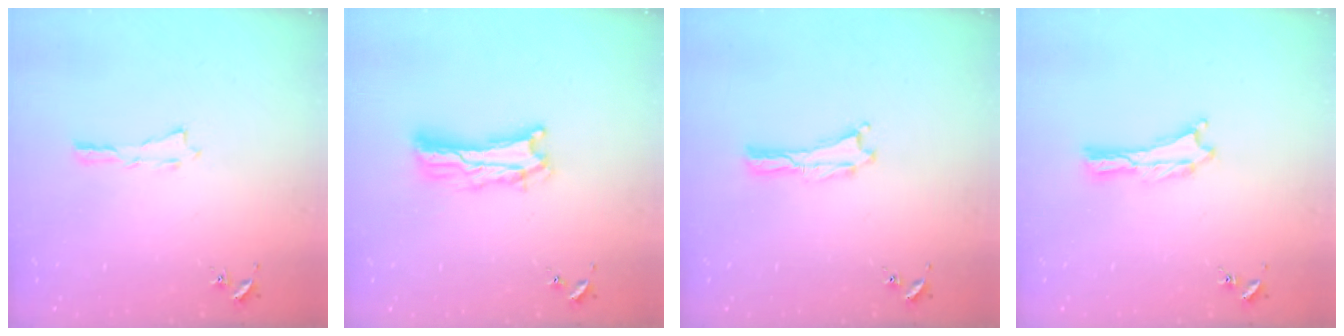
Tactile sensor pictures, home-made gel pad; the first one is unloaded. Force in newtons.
{"total": 5.1, "press": 5.1, "slide": 0.5}
{"total": 0.0}
{"total": 0.0}